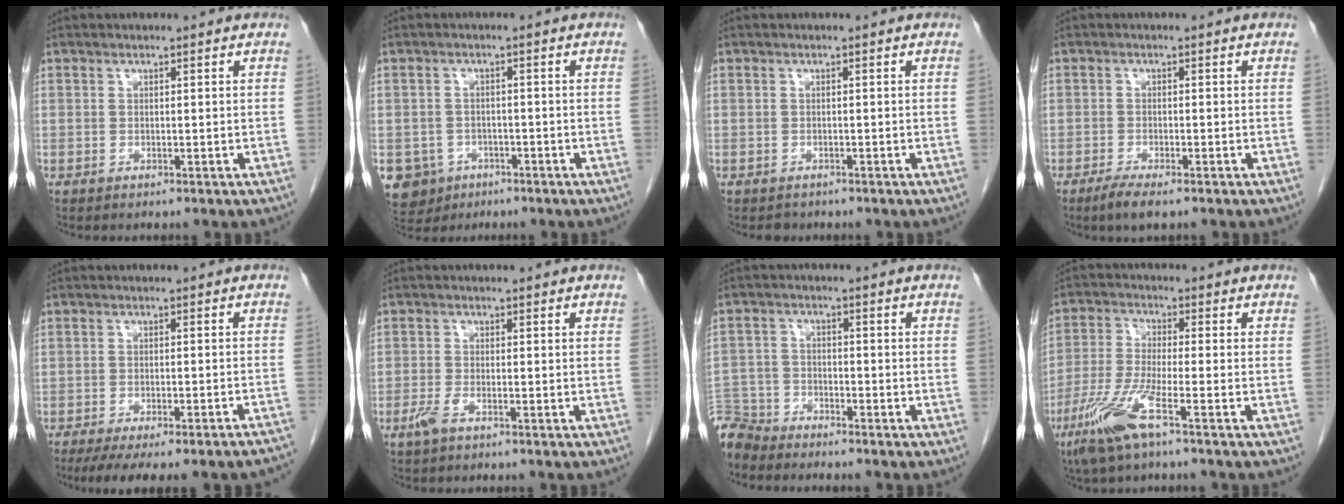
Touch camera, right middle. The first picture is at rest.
{"total": 6.5, "force": [-3.3, 5.5, 0.9], "torque": [-0.023, 0.005, -0.045]}
{"total": 1.1, "force": [-0.9, 0.6, 0.0], "torque": [-0.007, -0.001, -0.013]}
{"total": 3.2, "force": [-2.3, 0.5, 2.2], "torque": [-0.046, -0.007, -0.040]}
{"total": 16.0, "force": [-14.2, 1.3, 7.2], "torque": [-0.064, -0.007, -0.175]}
{"total": 2.3, "force": [-1.4, 0.6, 1.7], "torque": [-0.044, -0.003, -0.031]}
{"total": 6.3, "force": [-6.1, 1.6, 0.0], "torque": [0.001, -0.005, -0.122]}
{"total": 8.7, "force": [-4.9, 0.4, 7.1], "torque": [-0.161, -0.016, -0.099]}